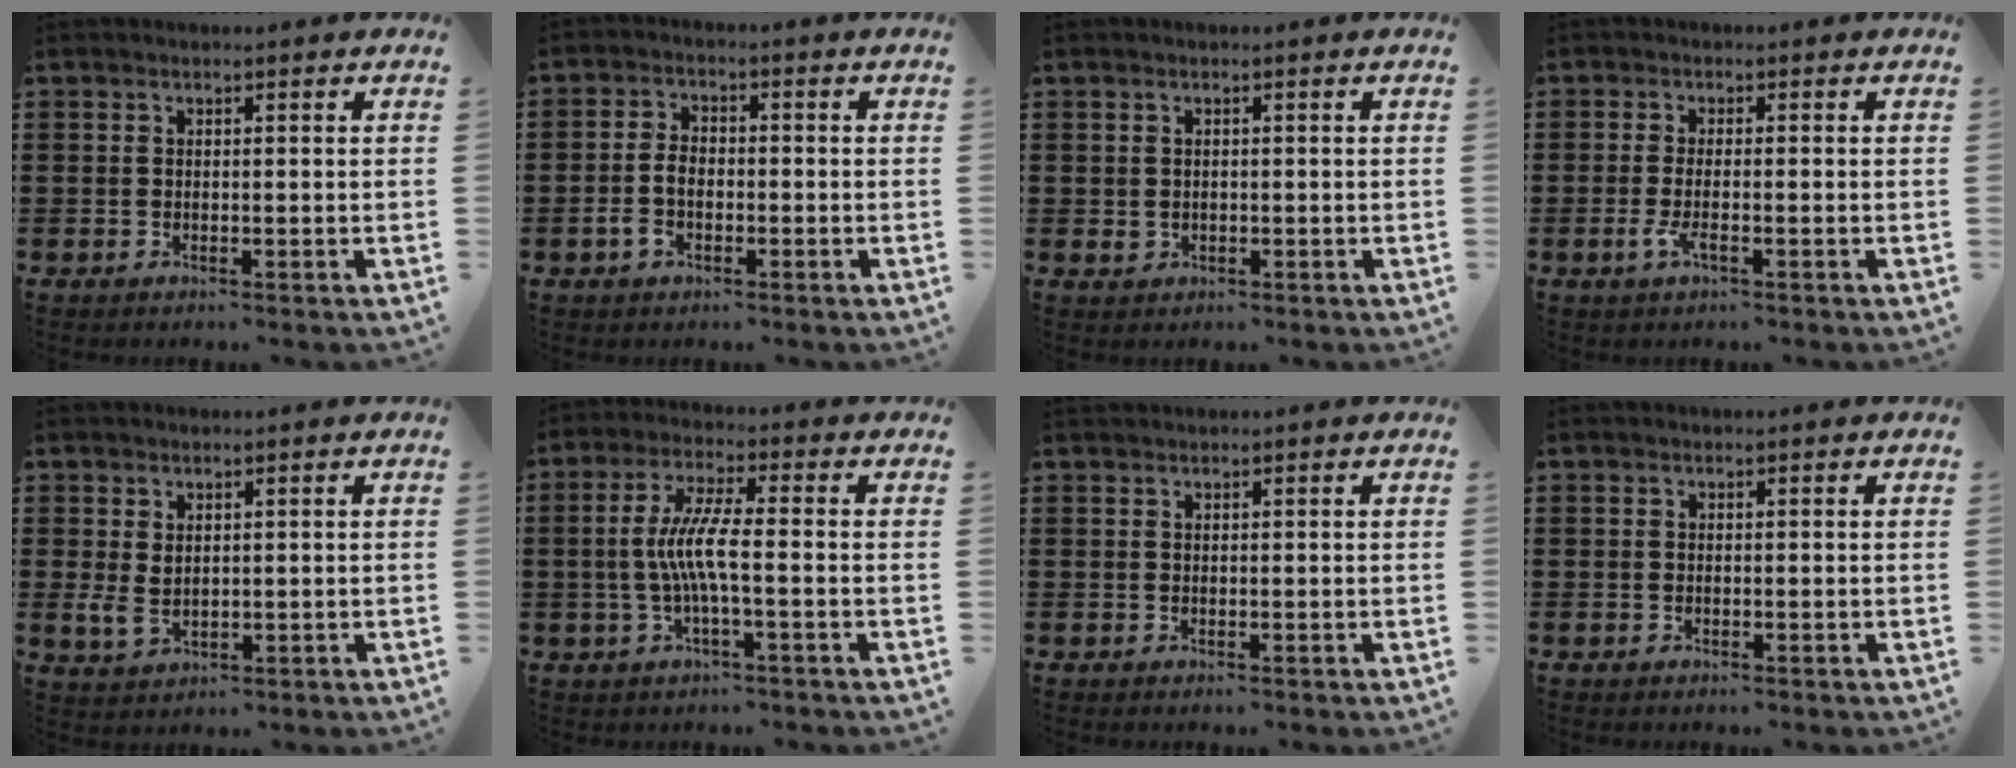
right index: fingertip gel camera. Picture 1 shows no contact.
{"total": 4.1, "force": [-1.2, 2.5, 3.1], "torque": [-0.070, 0.001, -0.025]}
{"total": 1.1, "force": [0.1, 1.0, 0.6], "torque": [-0.014, 0.005, 0.001]}
{"total": 2.7, "force": [-1.1, 0.4, 2.4], "torque": [-0.063, -0.012, -0.025]}
{"total": 2.7, "force": [0.8, 1.7, 2.0], "torque": [-0.048, -0.001, 0.013]}
{"total": 6.8, "force": [-1.0, 0.9, 6.6], "torque": [-0.139, -0.007, -0.028]}
{"total": 0.0}
{"total": 0.0}